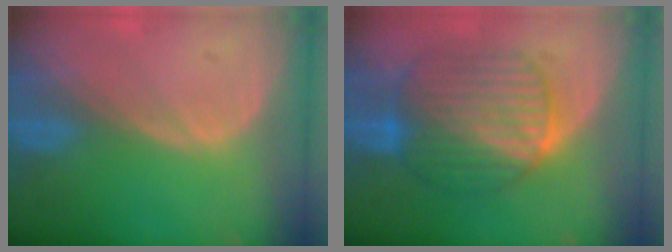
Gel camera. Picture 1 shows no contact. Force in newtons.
{"total": 9.7, "press": 9.7, "slide": 0.6}